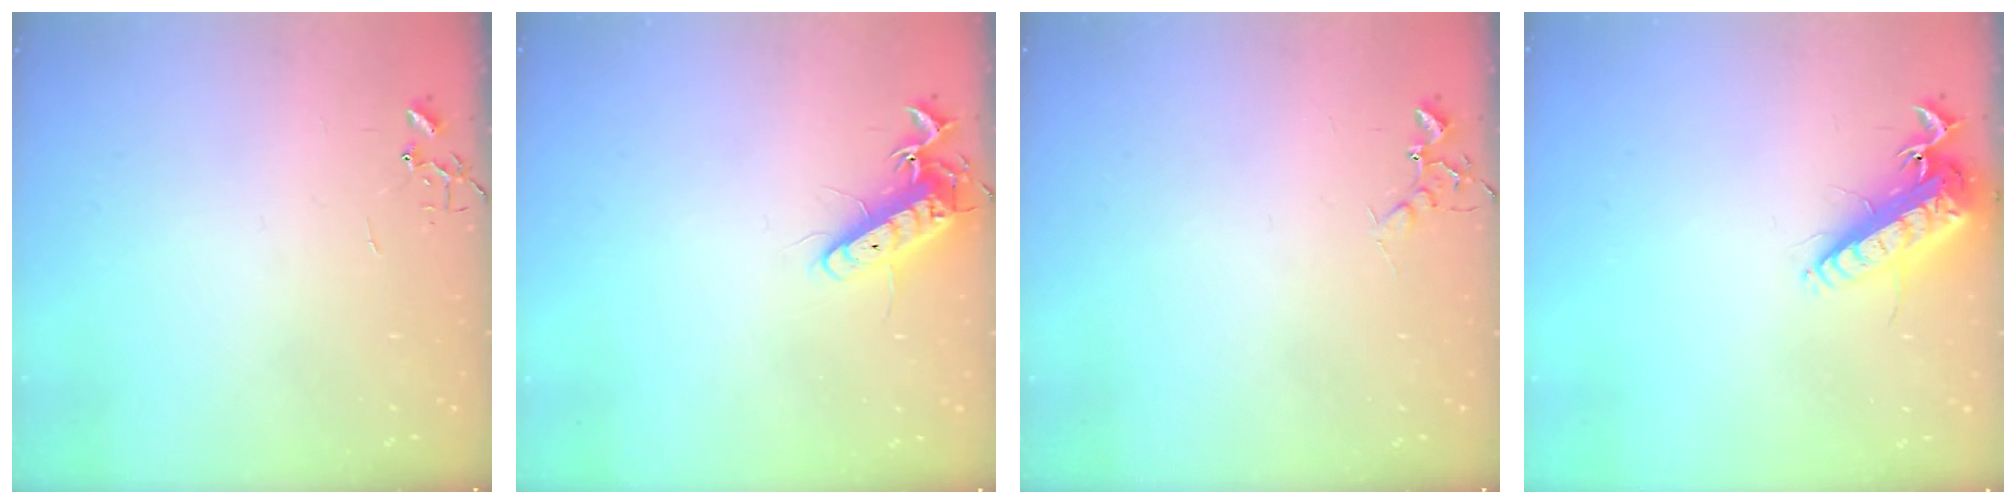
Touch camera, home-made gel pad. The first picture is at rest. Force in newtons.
{"total": 12.7, "press": 12.6, "slide": 1.5}
{"total": 5.8, "press": 5.7, "slide": 1.0}
{"total": 14.6, "press": 14.4, "slide": 2.8}